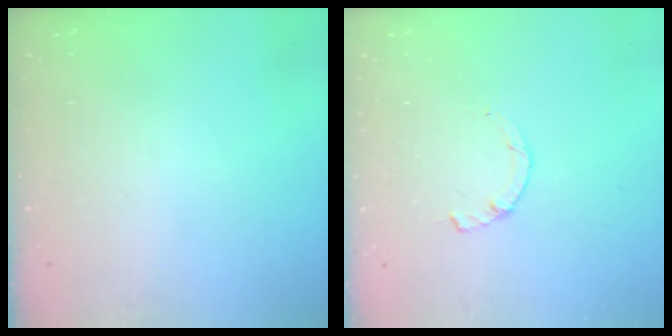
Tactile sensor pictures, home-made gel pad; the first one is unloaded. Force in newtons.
{"total": 2.2, "press": 2.2, "slide": 0.2}